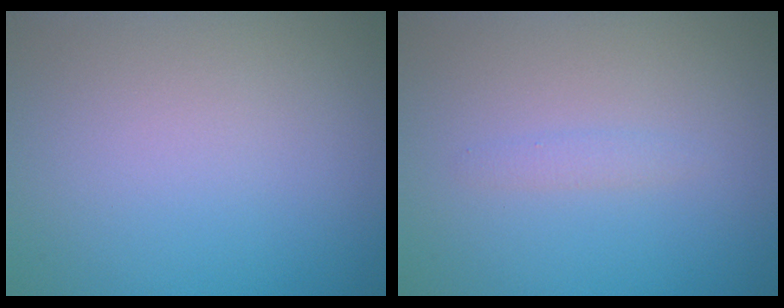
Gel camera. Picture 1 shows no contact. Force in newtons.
{"total": 0.9, "press": 0.9, "slide": 0.0}